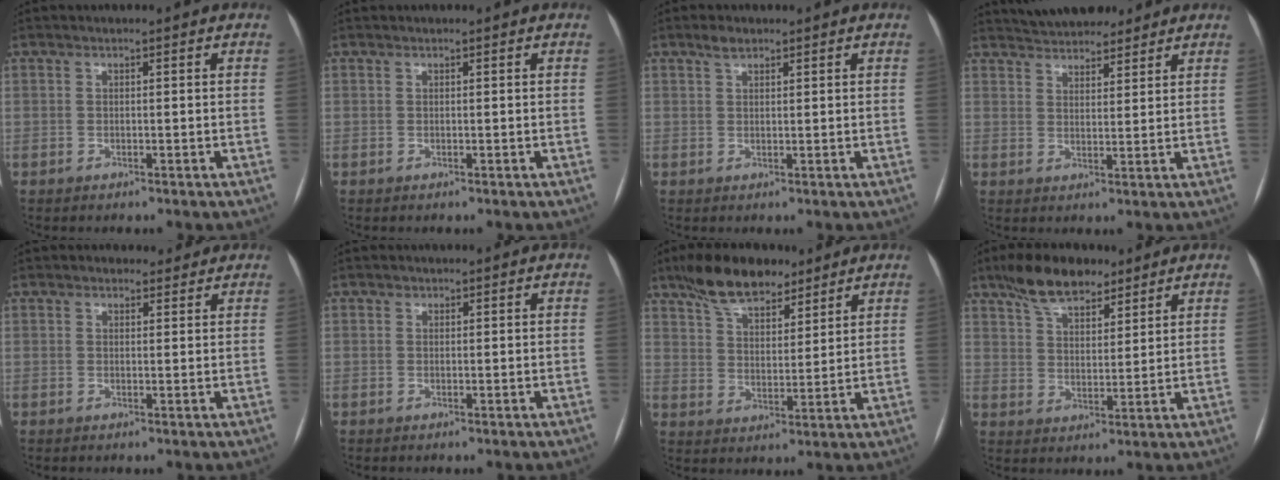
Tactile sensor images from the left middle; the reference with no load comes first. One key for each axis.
{"total": 0.0}
{"total": 1.9, "fx": 1.4, "fy": 0.8, "fz": 0.9, "tx": -0.020, "ty": 0.007, "tz": 0.027}
{"total": 10.2, "fx": 9.2, "fy": 3.0, "fz": 3.2, "tx": -0.044, "ty": 0.022, "tz": 0.140}
{"total": 2.4, "fx": 2.0, "fy": 1.3, "fz": 0.3, "tx": -0.002, "ty": 0.009, "tz": 0.025}
{"total": 0.5, "fx": 0.3, "fy": 0.4, "fz": 0.1, "tx": 0.001, "ty": 0.000, "tz": 0.003}
{"total": 11.1, "fx": 8.5, "fy": 4.5, "fz": 5.6, "tx": -0.098, "ty": 0.016, "tz": 0.149}
{"total": 9.6, "fx": 7.2, "fy": 3.9, "fz": 4.9, "tx": -0.088, "ty": 0.014, "tz": 0.129}